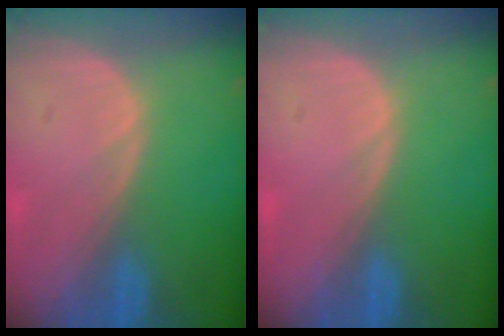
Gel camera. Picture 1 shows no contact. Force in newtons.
{"total": 0.0}